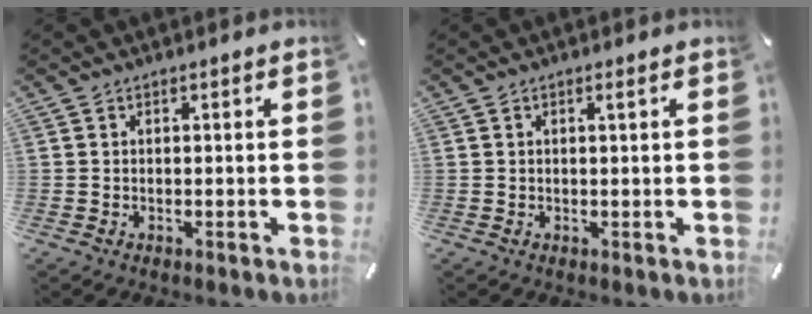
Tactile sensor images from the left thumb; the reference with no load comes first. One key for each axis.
{"total": 1.8, "fx": 0.8, "fy": 0.0, "fz": 1.6, "tx": -0.035, "ty": -0.003, "tz": 0.013}